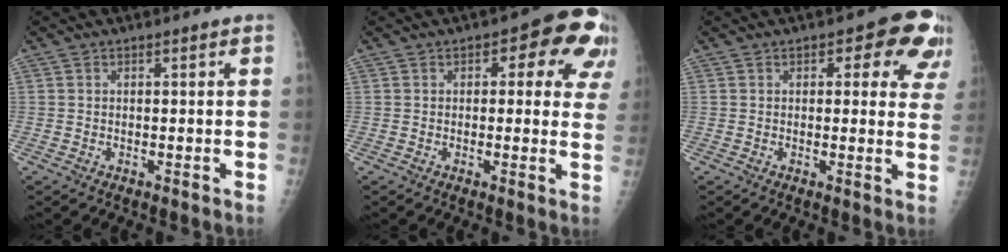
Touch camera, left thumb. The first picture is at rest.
{"total": 11.0, "force": [4.3, 5.5, 8.6], "torque": [-0.043, 0.001, 0.039]}
{"total": 9.6, "force": [4.7, 4.7, 6.9], "torque": [-0.028, -0.012, 0.044]}